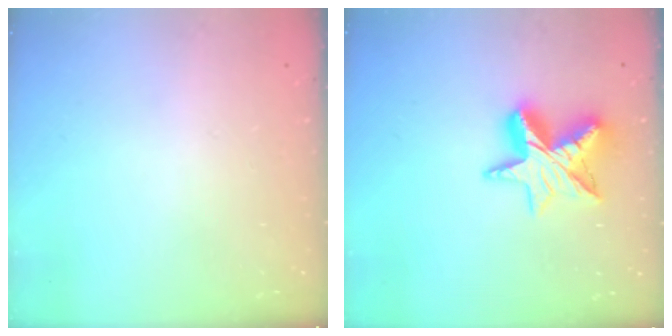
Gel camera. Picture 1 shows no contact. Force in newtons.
{"total": 11.6, "press": 11.5, "slide": 1.2}